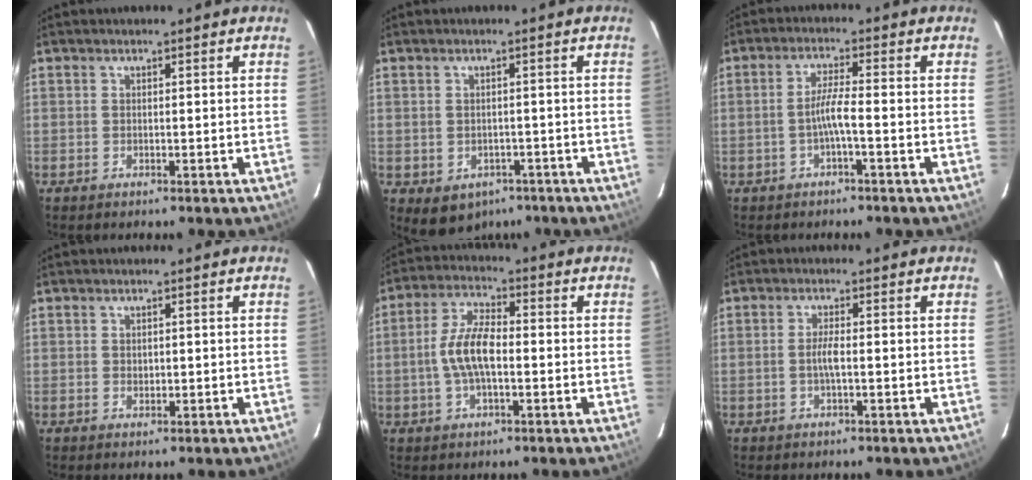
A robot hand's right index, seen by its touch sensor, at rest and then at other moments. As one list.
[{"total": 6.6, "force": [-3.6, 5.1, 2.1], "torque": [-0.037, 0.005, -0.029]}, {"total": 3.5, "force": [-1.5, -0.3, 3.1], "torque": [-0.066, 0.005, -0.029]}, {"total": 0.9, "force": [0.2, 0.8, 0.4], "torque": [-0.004, 0.002, 0.005]}, {"total": 8.1, "force": [-1.2, 3.3, 7.3], "torque": [-0.148, 0.011, -0.023]}, {"total": 2.4, "force": [-0.5, 0.2, 2.4], "torque": [-0.046, 0.001, -0.010]}]